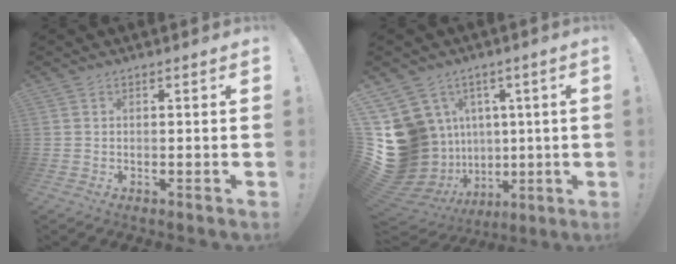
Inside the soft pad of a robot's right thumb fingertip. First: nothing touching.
{"total": 20.4, "force": [1.2, 17.7, 10.1], "torque": [-0.197, -0.034, 0.084]}